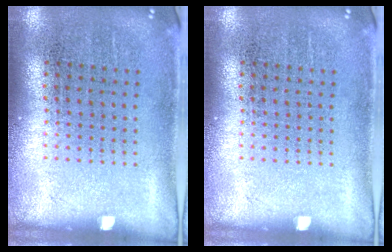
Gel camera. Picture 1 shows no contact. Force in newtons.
{"total": 0.0}